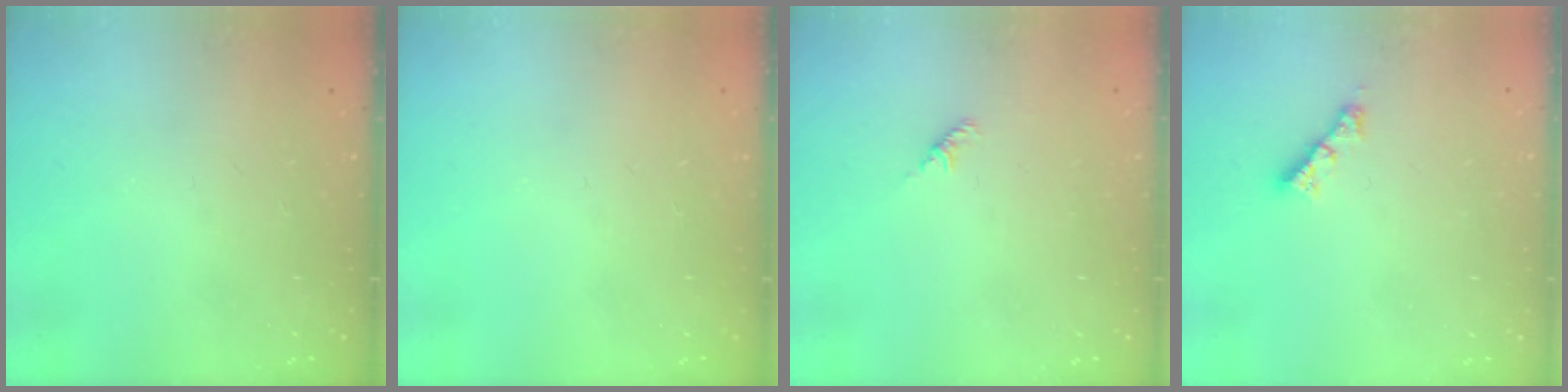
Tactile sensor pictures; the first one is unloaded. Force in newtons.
{"total": 0.0}
{"total": 1.8, "press": 1.7, "slide": 0.6}
{"total": 3.4, "press": 3.3, "slide": 0.4}